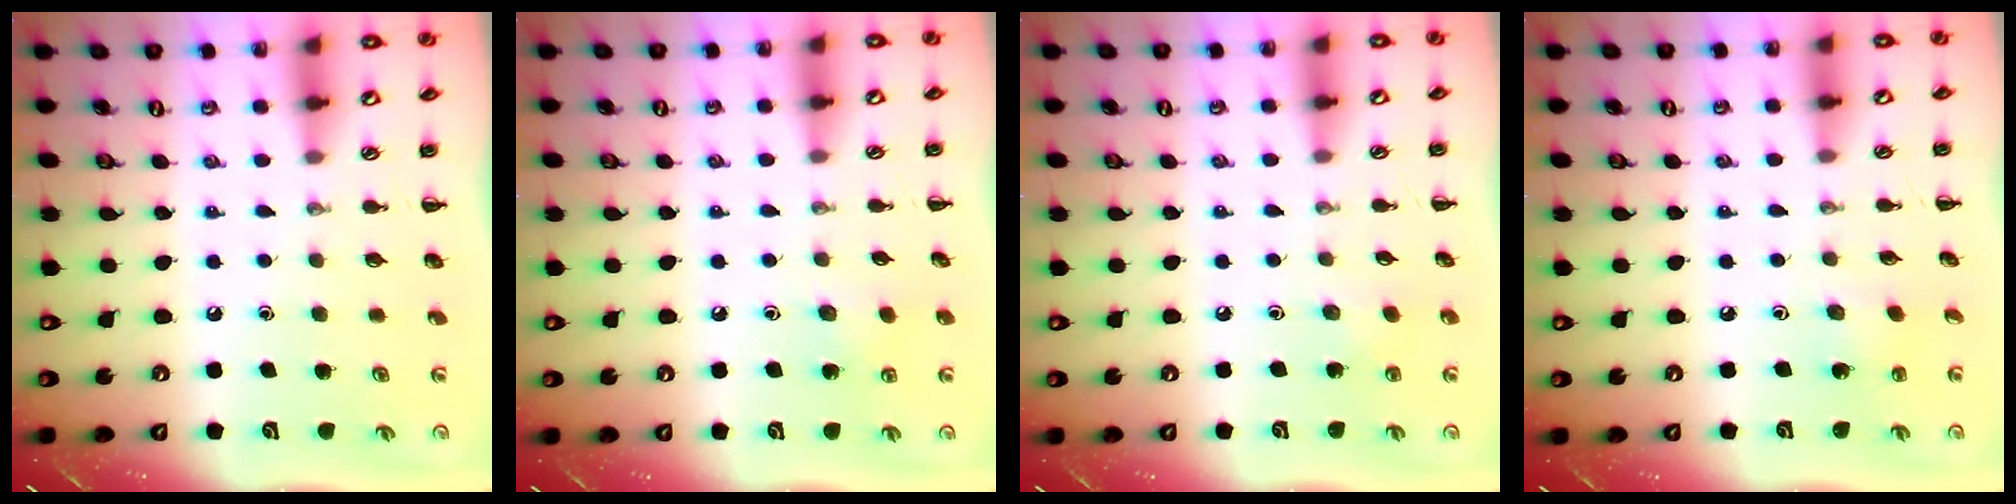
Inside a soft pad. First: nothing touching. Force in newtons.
{"total": 6.1, "press": 5.9, "slide": 1.7}
{"total": 2.6, "press": 2.5, "slide": 0.8}
{"total": 1.9, "press": 1.8, "slide": 0.7}